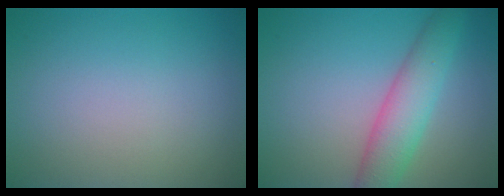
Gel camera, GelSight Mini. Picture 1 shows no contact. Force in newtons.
{"total": 4.8, "press": 4.8, "slide": 0.2}